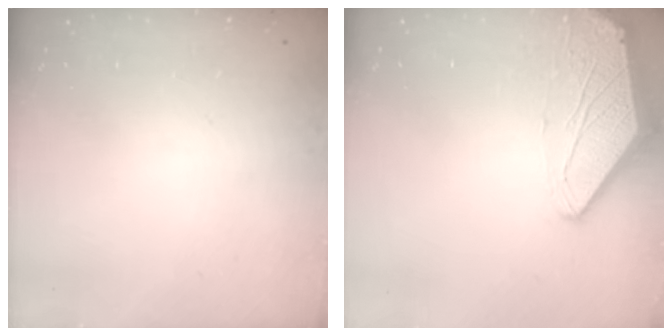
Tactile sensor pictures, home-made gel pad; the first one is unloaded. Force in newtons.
{"total": 0.0}